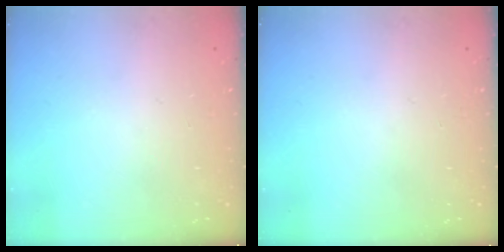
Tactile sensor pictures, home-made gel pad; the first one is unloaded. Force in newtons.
{"total": 0.0}